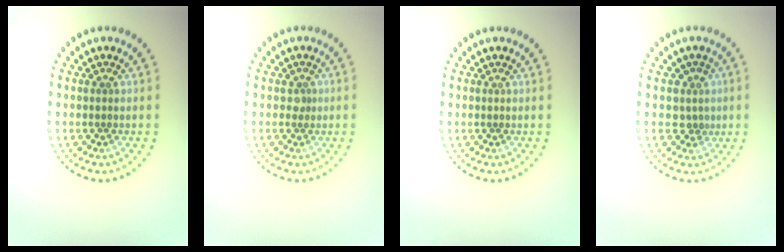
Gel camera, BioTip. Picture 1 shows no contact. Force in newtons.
{"total": 0.7, "press": 0.5, "slide": 0.5}
{"total": 0.0}
{"total": 1.8, "press": 1.5, "slide": 1.1}